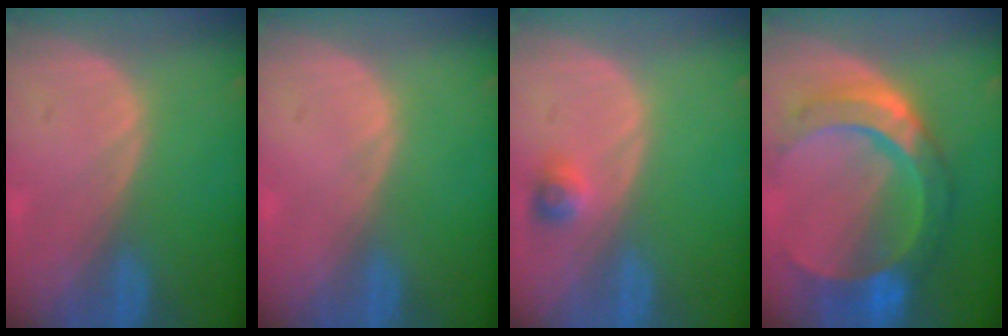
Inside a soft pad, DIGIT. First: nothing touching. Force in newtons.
{"total": 0.0}
{"total": 2.2, "press": 2.2, "slide": 0.2}
{"total": 10.6, "press": 10.6, "slide": 1.1}